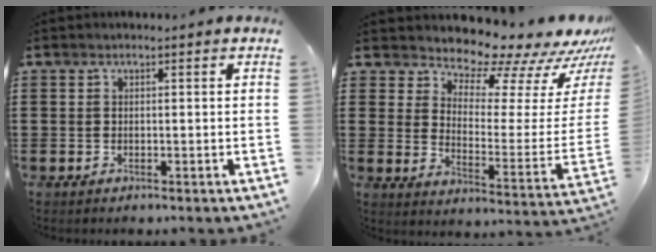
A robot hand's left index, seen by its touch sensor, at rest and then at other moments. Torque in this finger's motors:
{"motor_torque": [1.17, -0.97, 0.24, 0.01]}